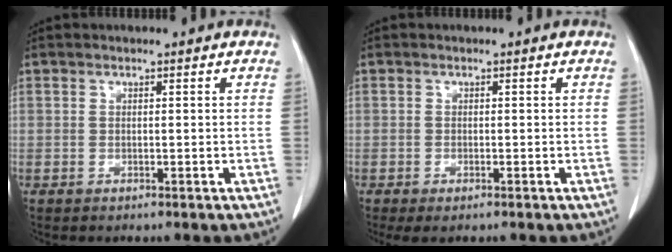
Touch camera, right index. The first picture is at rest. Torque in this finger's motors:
{"motor_torque": [0.34, -0.32, 0.05, 0.01]}